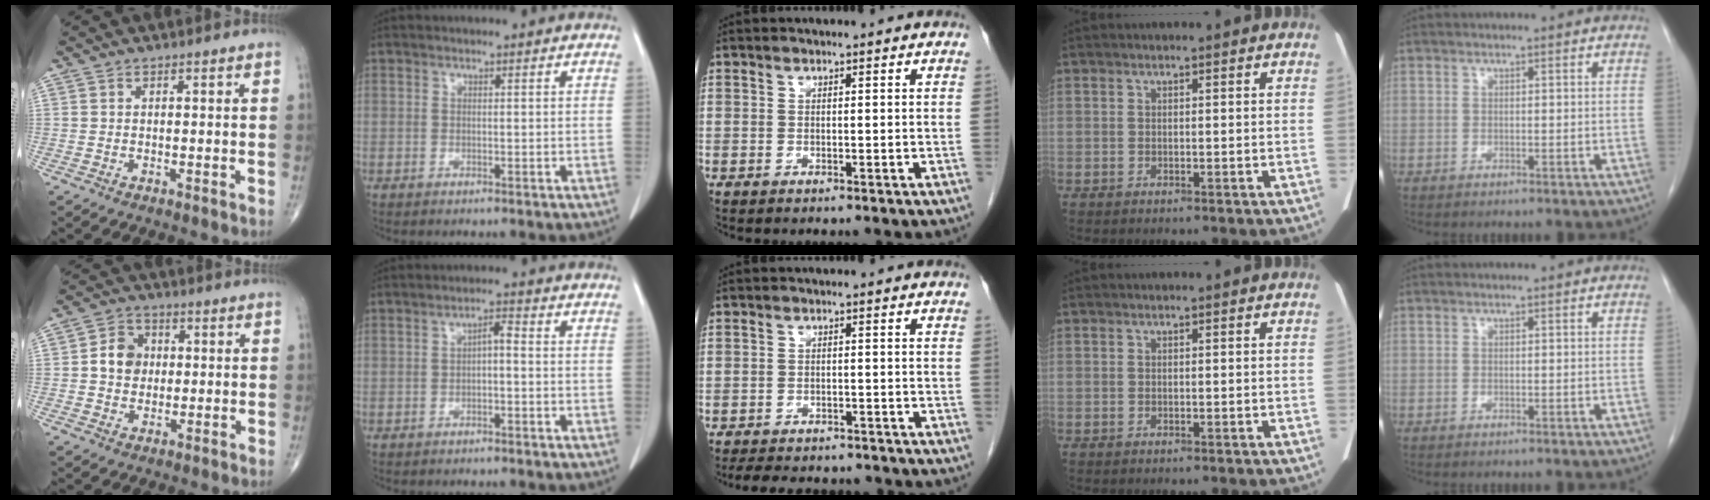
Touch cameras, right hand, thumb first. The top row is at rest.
{"thumb": {"total": 6.4, "force": [0.4, 5.4, 3.4], "torque": [-0.036, 0.010, 0.000]}, "index": {"total": 2.2, "force": [-0.2, 0.7, 2.1], "torque": [-0.035, 0.012, 0.000]}, "middle": {"total": 10.5, "force": [-9.4, 3.4, 3.4], "torque": [-0.066, 0.001, -0.119]}}